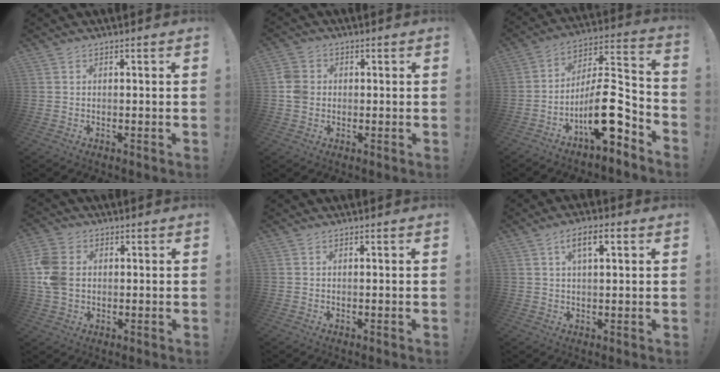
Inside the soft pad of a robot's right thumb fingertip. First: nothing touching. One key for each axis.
{"total": 5.7, "fx": -0.2, "fy": 5.1, "fz": 2.7, "tx": -0.053, "ty": 0.013, "tz": -0.002}
{"total": 16.7, "fx": -6.9, "fy": 5.7, "fz": 14.1, "tx": -0.242, "ty": 0.034, "tz": -0.110}
{"total": 10.7, "fx": 0.6, "fy": 8.3, "fz": 6.7, "tx": -0.149, "ty": 0.003, "tz": 0.013}
{"total": 0.0}
{"total": 6.2, "fx": 2.4, "fy": 2.1, "fz": 5.3, "tx": -0.084, "ty": -0.001, "tz": 0.035}